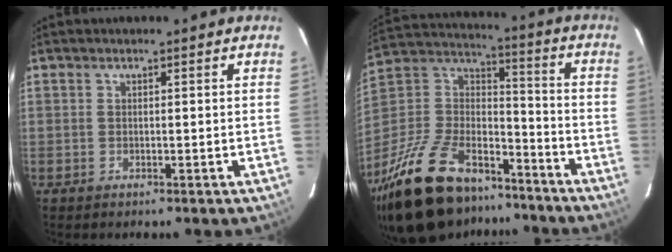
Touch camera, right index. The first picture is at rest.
{"total": 31.5, "force": [-22.2, 15.2, 16.4], "torque": [-0.350, 0.017, -0.347]}